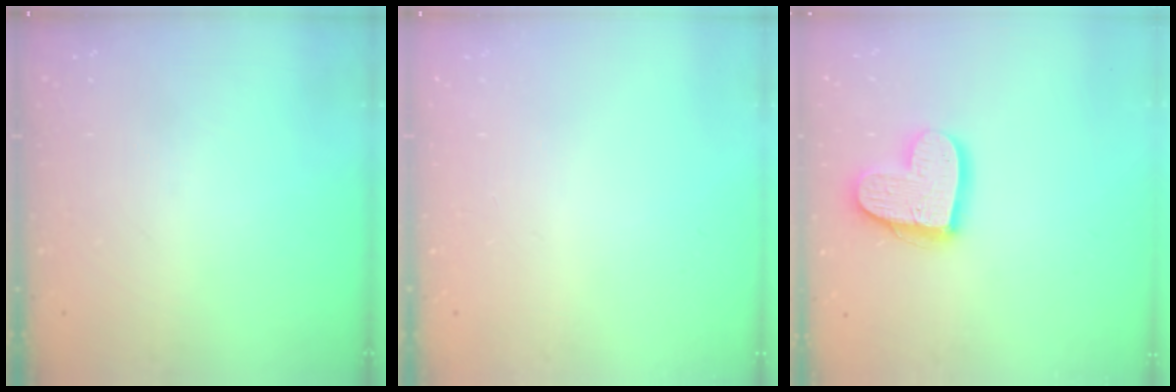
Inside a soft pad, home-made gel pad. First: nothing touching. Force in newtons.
{"total": 0.0}
{"total": 16.6, "press": 16.6, "slide": 1.4}